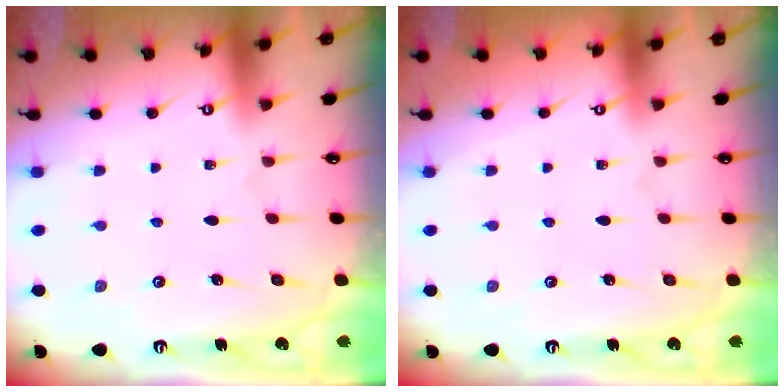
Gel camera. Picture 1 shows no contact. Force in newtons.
{"total": 0.8, "press": 0.7, "slide": 0.4}